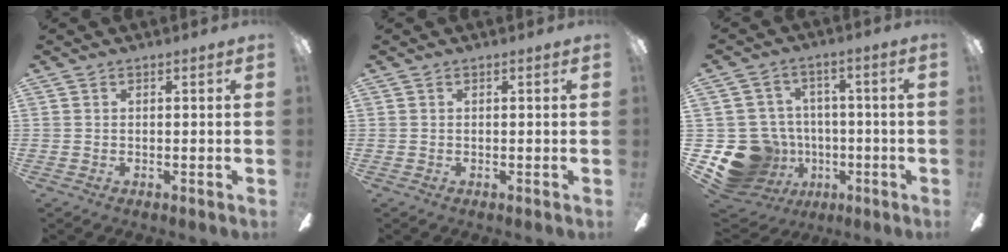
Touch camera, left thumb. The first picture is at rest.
{"total": 0.0}
{"total": 16.3, "force": [-5.5, 14.1, 6.0], "torque": [-0.145, 0.032, -0.068]}